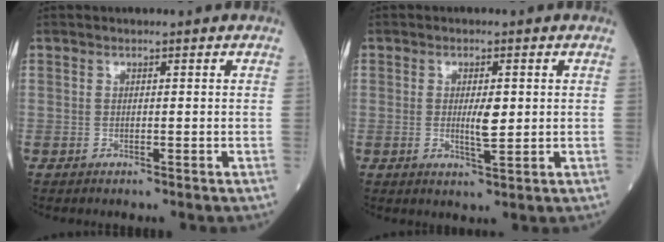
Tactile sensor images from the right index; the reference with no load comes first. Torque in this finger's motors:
{"motor_torque": [0.10, -0.01, 0.16, 0.01]}